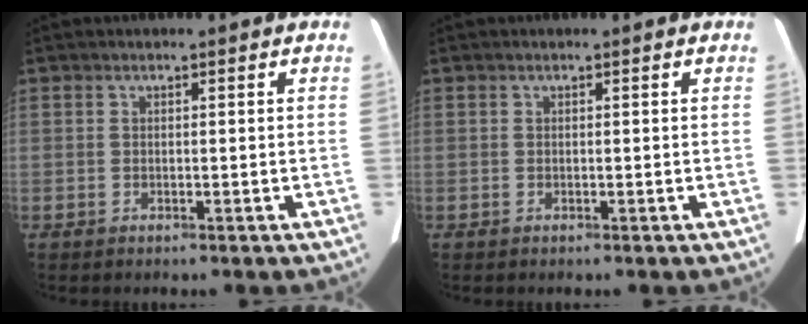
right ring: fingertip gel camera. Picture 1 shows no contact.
{"total": 0.0}